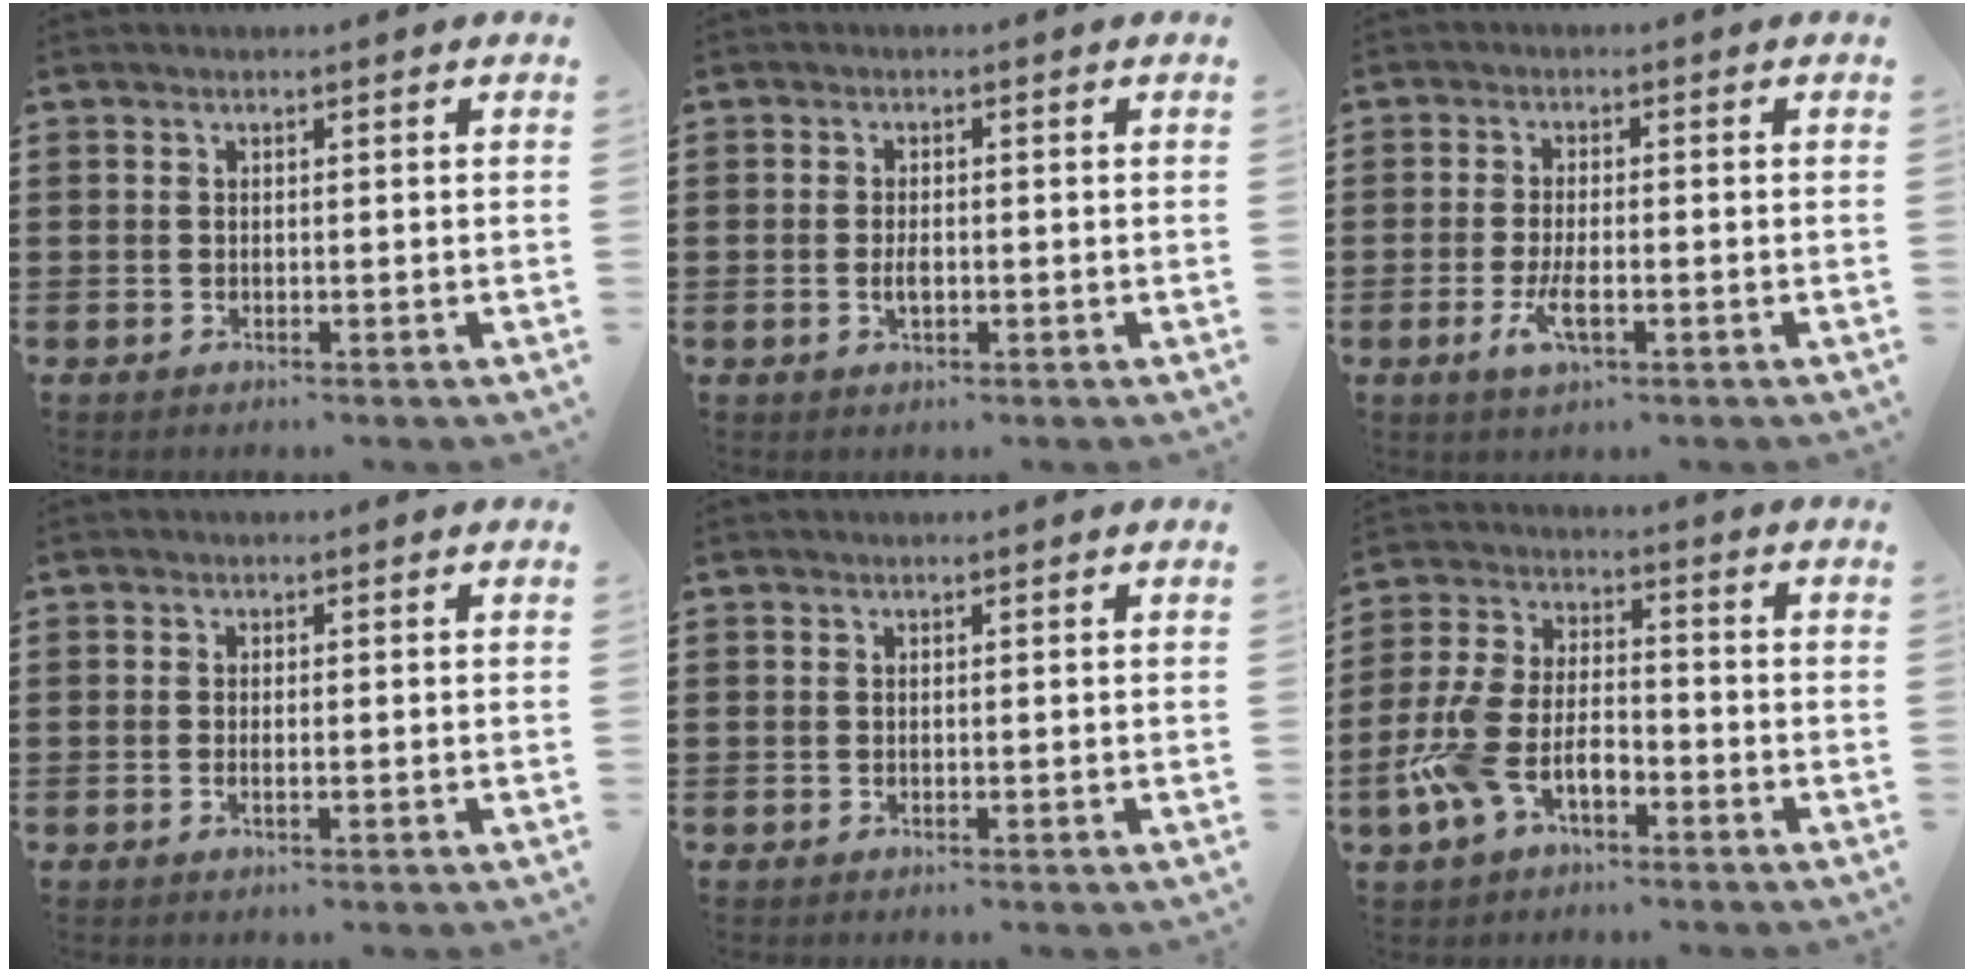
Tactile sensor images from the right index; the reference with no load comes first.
{"total": 2.1, "force": [-0.4, 1.0, 1.8], "torque": [-0.034, 0.000, -0.007]}
{"total": 4.4, "force": [-1.5, 1.4, 3.9], "torque": [-0.084, -0.005, -0.031]}
{"total": 1.1, "force": [-0.3, 0.3, 1.0], "torque": [-0.019, -0.003, -0.005]}
{"total": 0.0}
{"total": 8.2, "force": [-3.6, 4.3, 6.0], "torque": [-0.153, 0.000, -0.075]}